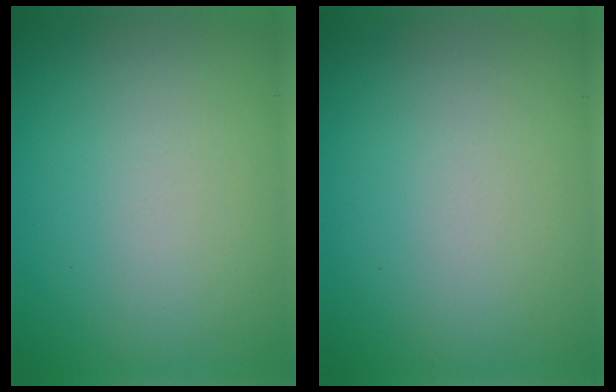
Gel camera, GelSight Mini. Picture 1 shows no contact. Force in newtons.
{"total": 0.0}